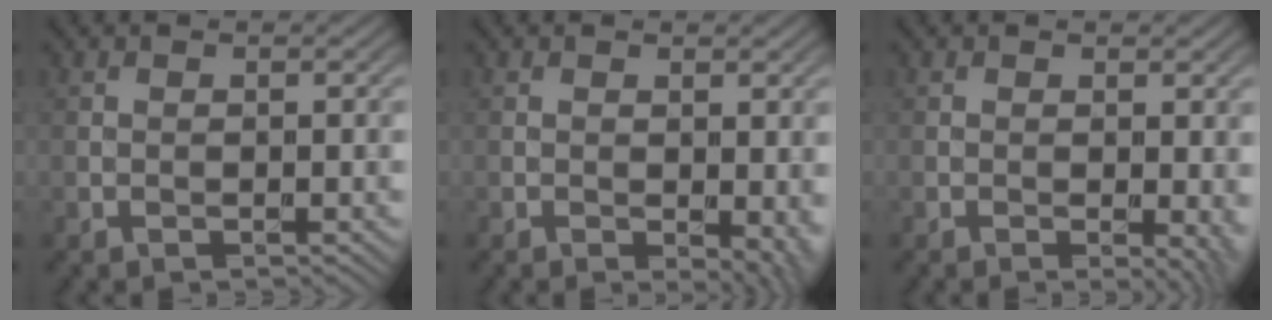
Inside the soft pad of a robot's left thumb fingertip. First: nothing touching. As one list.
[{"total": 3.6, "force": [-0.6, 1.6, 3.2], "torque": [-0.037, -0.009, -0.007]}, {"total": 2.9, "force": [-0.2, 0.8, 2.8], "torque": [-0.034, -0.005, -0.005]}]